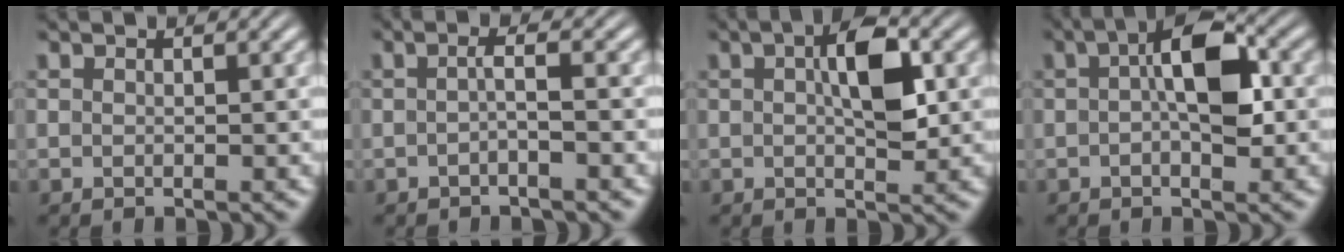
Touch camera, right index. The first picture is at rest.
{"total": 1.7, "force": [-0.7, -0.2, 1.5], "torque": [-0.021, 0.002, -0.016]}
{"total": 4.8, "force": [0.8, 1.6, 4.4], "torque": [-0.072, -0.003, 0.012]}
{"total": 5.6, "force": [0.6, 1.8, 5.3], "torque": [-0.088, 0.002, 0.007]}